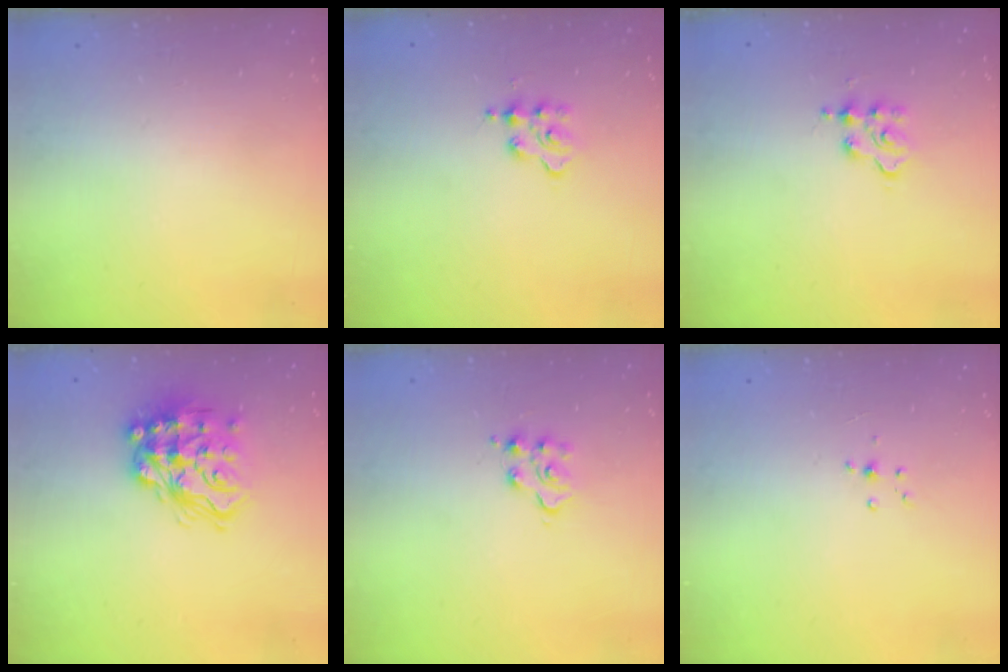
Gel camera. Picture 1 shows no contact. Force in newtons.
{"total": 2.3, "press": 2.2, "slide": 0.5}
{"total": 3.4, "press": 3.4, "slide": 0.5}
{"total": 17.4, "press": 17.4, "slide": 1.2}
{"total": 5.8, "press": 5.8, "slide": 0.2}
{"total": 4.8, "press": 4.7, "slide": 0.7}